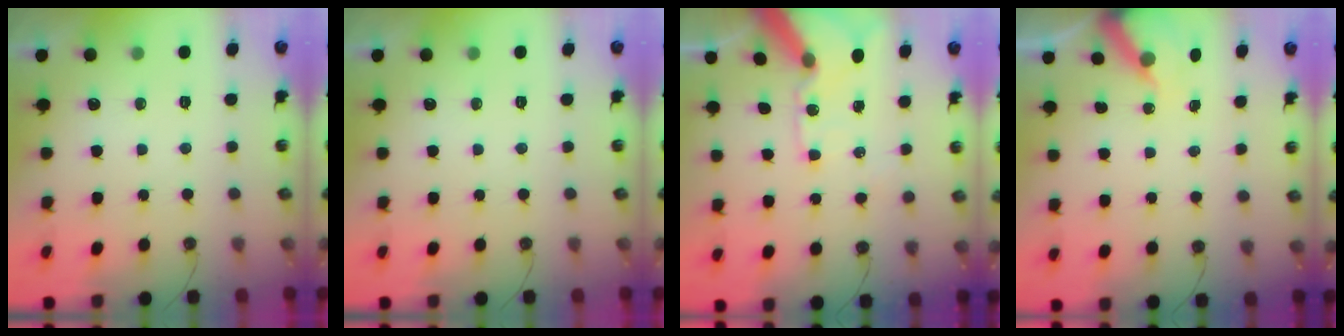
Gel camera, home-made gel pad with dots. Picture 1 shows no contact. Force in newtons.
{"total": 0.0}
{"total": 12.1, "press": 12.0, "slide": 1.8}
{"total": 6.5, "press": 6.4, "slide": 0.6}